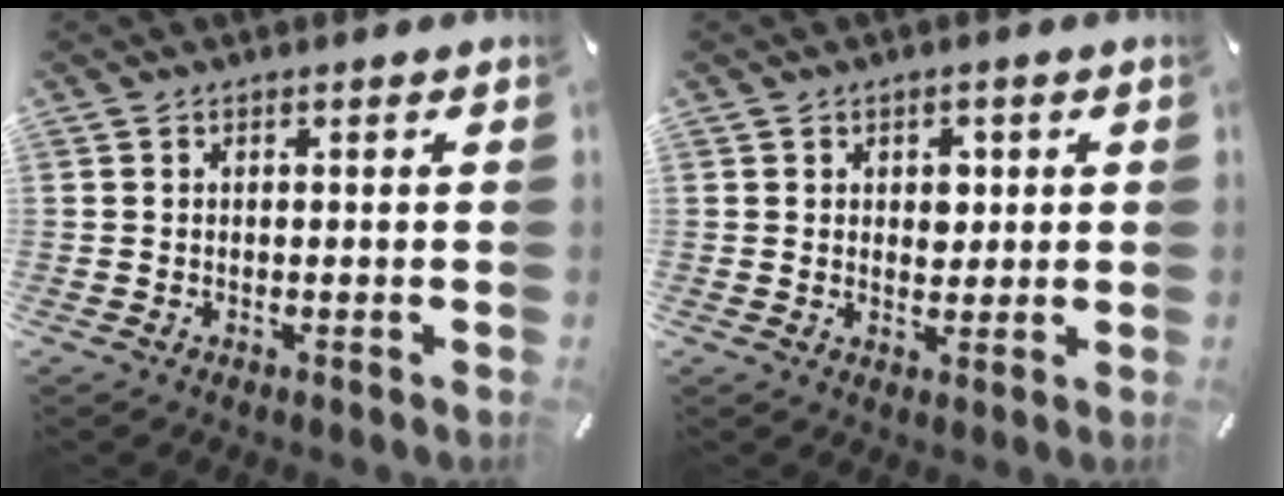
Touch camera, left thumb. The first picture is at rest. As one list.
[{"total": 3.7, "force": [0.8, 3.0, 1.9], "torque": [-0.011, -0.006, 0.006]}]